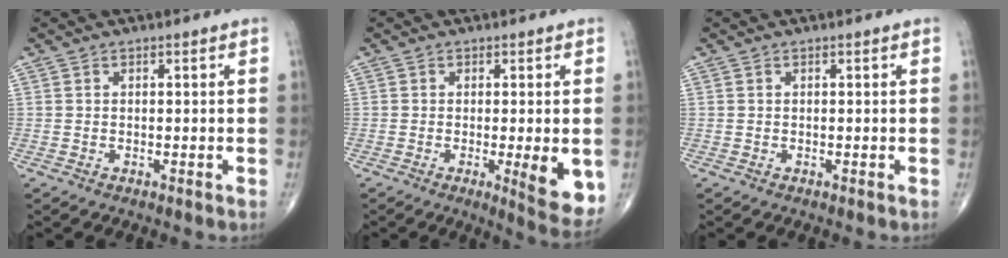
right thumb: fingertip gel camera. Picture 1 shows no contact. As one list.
[{"total": 8.0, "force": [-1.5, 1.8, 7.7], "torque": [-0.100, -0.020, -0.016]}, {"total": 0.0}]